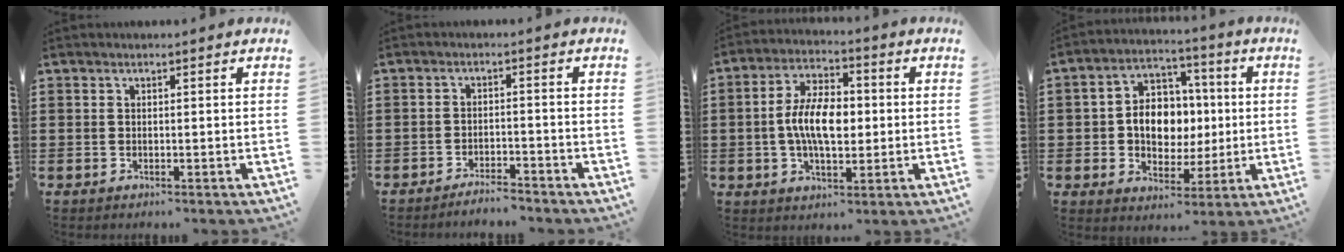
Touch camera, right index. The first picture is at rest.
{"total": 2.8, "force": [-2.8, 0.3, 0.2], "torque": [-0.009, 0.003, -0.056]}
{"total": 8.4, "force": [-0.2, 4.2, 7.2], "torque": [-0.153, 0.008, -0.010]}
{"total": 7.9, "force": [0.0, 6.5, 4.5], "torque": [-0.082, 0.013, -0.004]}